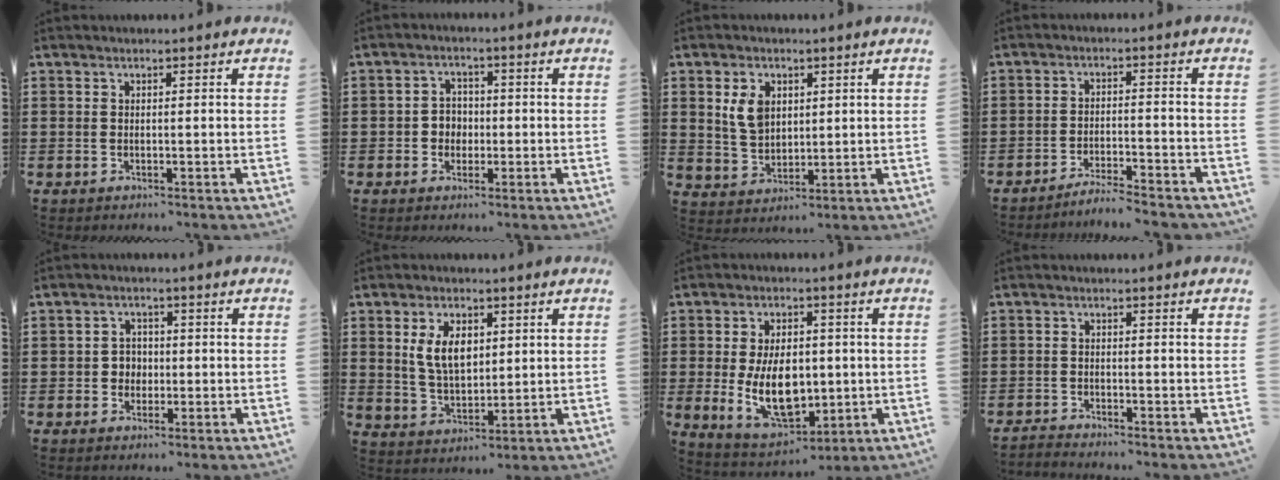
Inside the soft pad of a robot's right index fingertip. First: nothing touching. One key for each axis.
{"total": 3.1, "fx": -0.7, "fy": 2.8, "fz": 1.1, "tx": -0.031, "ty": 0.007, "tz": -0.019}
{"total": 5.6, "fx": 1.9, "fy": 4.0, "fz": 3.5, "tx": -0.082, "ty": 0.014, "tz": 0.034}
{"total": 3.6, "fx": -3.5, "fy": -0.1, "fz": 0.6, "tx": -0.015, "ty": 0.002, "tz": -0.073}
{"total": 2.8, "fx": -0.5, "fy": 2.6, "fz": 0.9, "tx": -0.027, "ty": 0.006, "tz": -0.014}
{"total": 7.1, "fx": 1.9, "fy": 4.1, "fz": 5.5, "tx": -0.118, "ty": 0.008, "tz": 0.029}
{"total": 11.8, "fx": -0.8, "fy": 7.2, "fz": 9.3, "tx": -0.166, "ty": -0.014, "tz": -0.022}
{"total": 2.0, "fx": -1.9, "fy": 0.0, "fz": -0.2, "tx": -0.002, "ty": 0.002, "tz": -0.043}